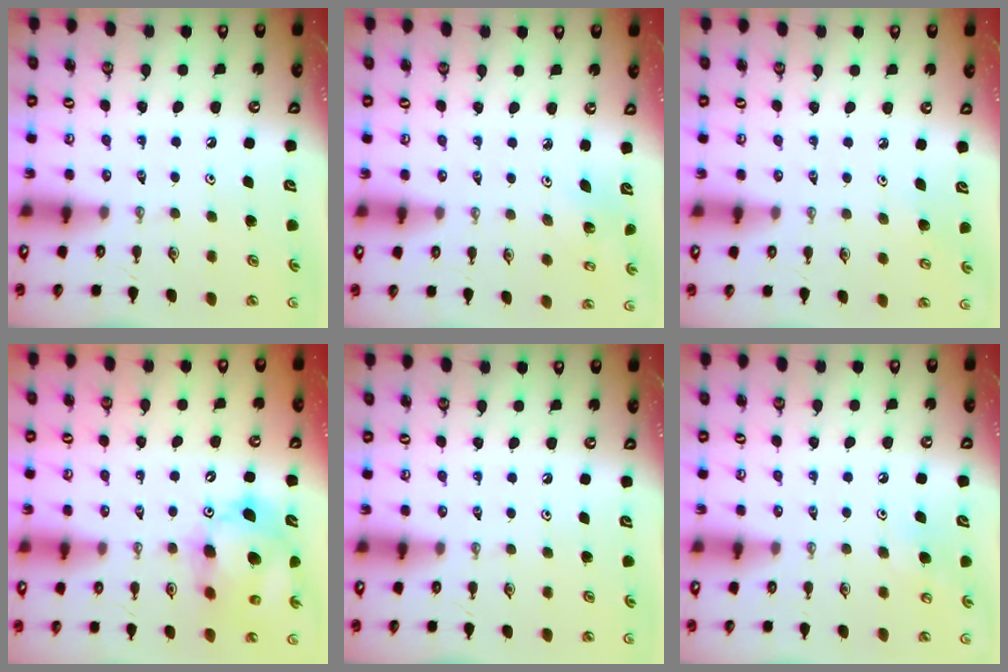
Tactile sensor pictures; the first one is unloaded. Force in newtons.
{"total": 2.7, "press": 2.7, "slide": 0.2}
{"total": 3.4, "press": 3.4, "slide": 0.4}
{"total": 13.1, "press": 13.0, "slide": 1.6}
{"total": 0.0}
{"total": 5.7, "press": 5.7, "slide": 0.9}